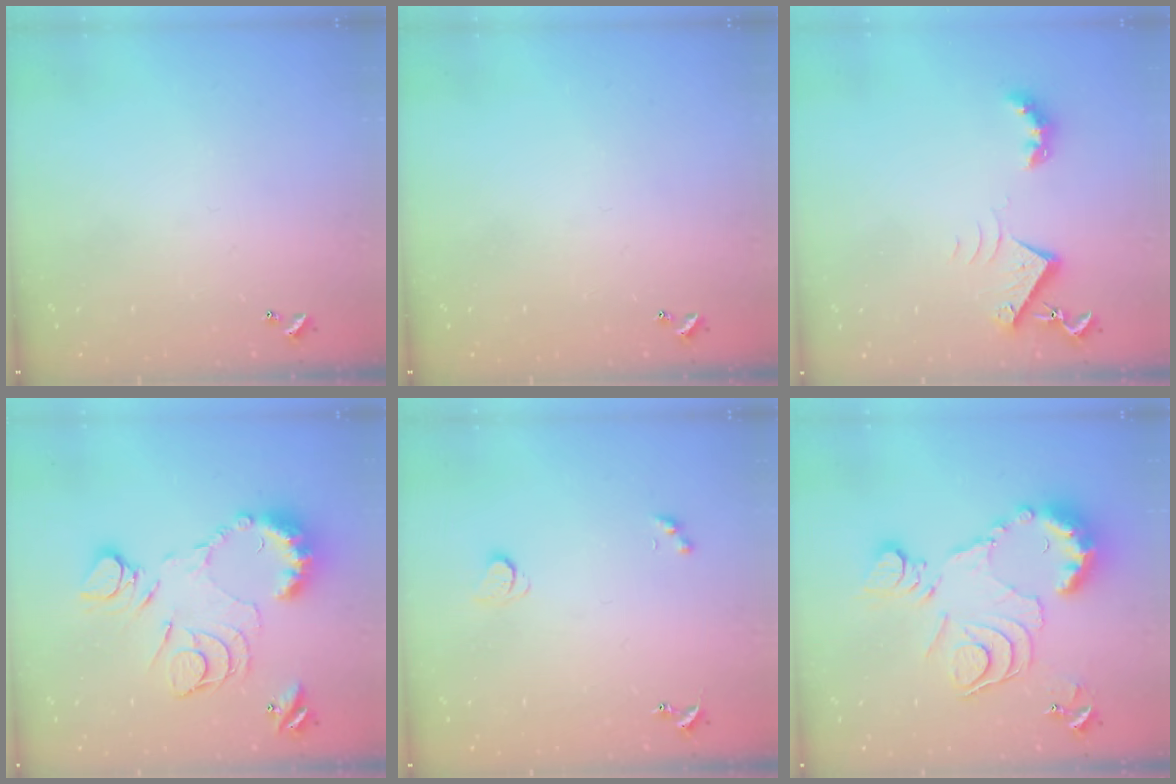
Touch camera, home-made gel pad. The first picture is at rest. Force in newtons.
{"total": 0.0}
{"total": 7.1, "press": 7.0, "slide": 1.1}
{"total": 15.0, "press": 15.0, "slide": 1.3}
{"total": 1.9, "press": 1.9, "slide": 0.5}
{"total": 19.0, "press": 18.9, "slide": 2.0}